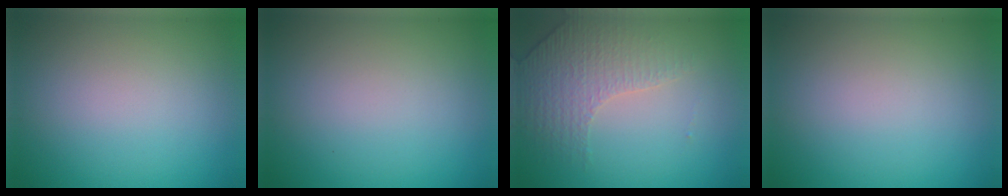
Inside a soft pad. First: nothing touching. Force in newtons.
{"total": 0.0}
{"total": 4.3, "press": 3.0, "slide": 3.1}
{"total": 0.0}